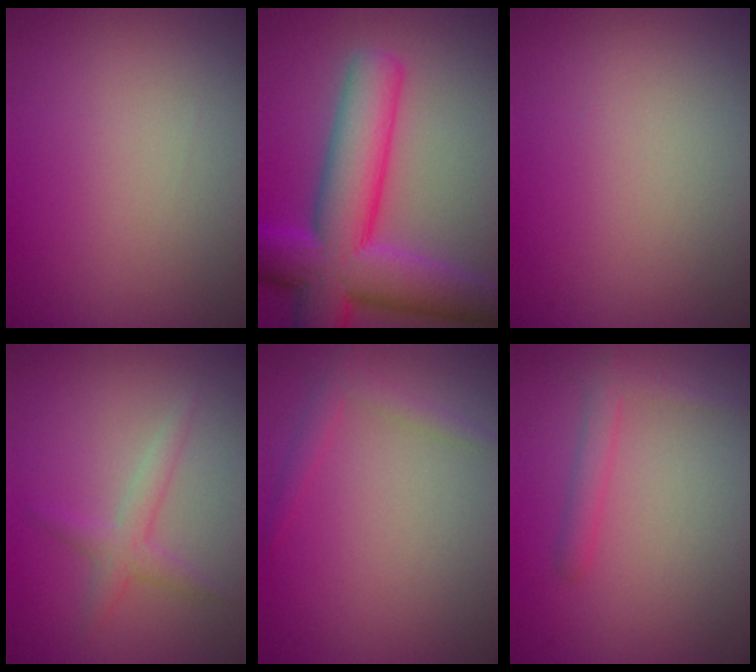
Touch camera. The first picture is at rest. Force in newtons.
{"total": 10.9, "press": 10.9, "slide": 0.4}
{"total": 0.0}
{"total": 1.9, "press": 1.9, "slide": 0.1}
{"total": 1.6, "press": 1.6, "slide": 0.1}
{"total": 1.7, "press": 1.7, "slide": 0.1}